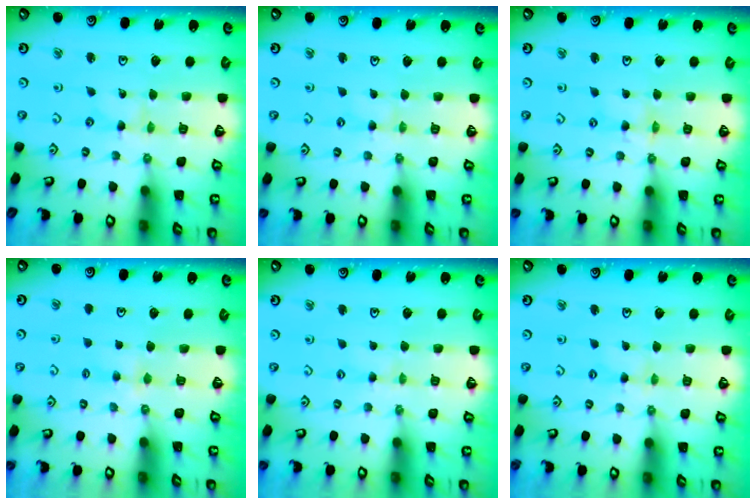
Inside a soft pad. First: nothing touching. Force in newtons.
{"total": 1.1, "press": 1.1, "slide": 0.3}
{"total": 1.2, "press": 1.2, "slide": 0.3}
{"total": 2.8, "press": 2.8, "slide": 0.4}
{"total": 2.6, "press": 2.6, "slide": 0.4}
{"total": 2.1, "press": 2.1, "slide": 0.4}